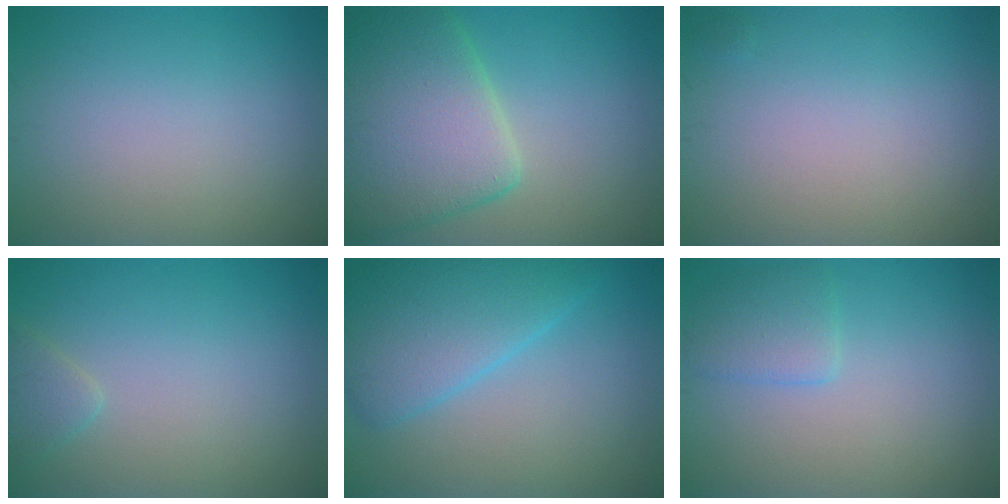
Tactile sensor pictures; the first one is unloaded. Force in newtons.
{"total": 9.5, "press": 9.4, "slide": 0.5}
{"total": 0.0}
{"total": 1.4, "press": 1.4, "slide": 0.1}
{"total": 5.9, "press": 5.9, "slide": 0.2}
{"total": 2.3, "press": 2.3, "slide": 0.1}